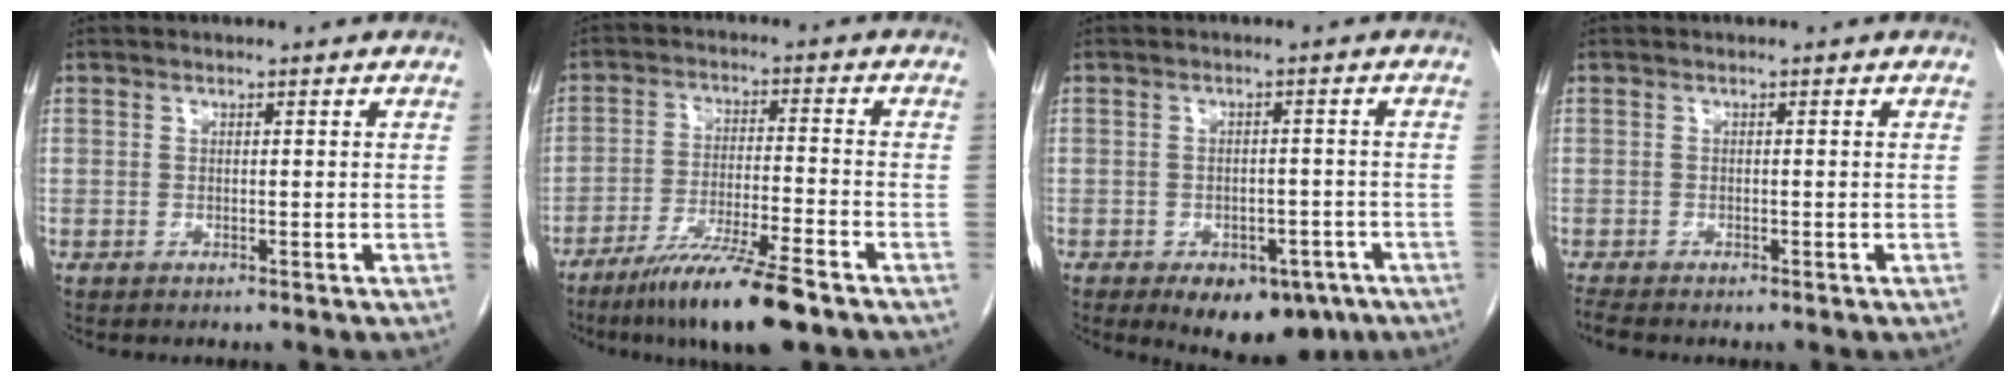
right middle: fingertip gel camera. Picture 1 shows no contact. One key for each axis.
{"total": 11.1, "fx": -8.1, "fy": 0.0, "fz": 7.6, "tx": -0.133, "ty": -0.034, "tz": -0.140}
{"total": 9.6, "fx": -5.9, "fy": 5.1, "fz": 5.6, "tx": -0.058, "ty": 0.005, "tz": -0.075}
{"total": 1.5, "fx": -1.4, "fy": 0.1, "fz": 0.6, "tx": -0.019, "ty": -0.007, "tz": -0.024}